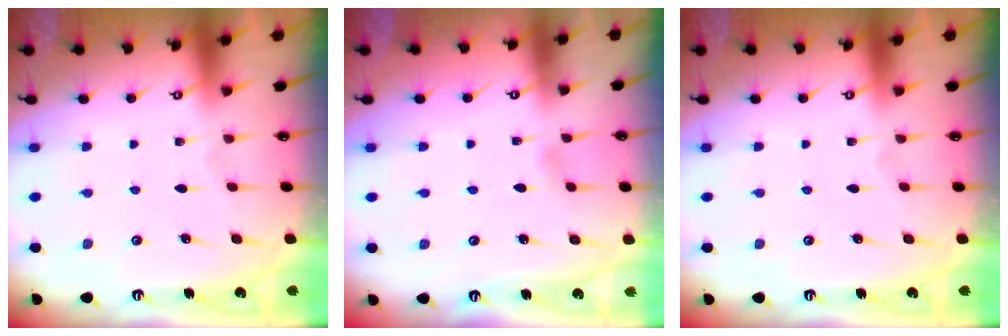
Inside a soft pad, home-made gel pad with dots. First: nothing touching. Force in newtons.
{"total": 3.1, "press": 3.1, "slide": 0.4}
{"total": 0.0}